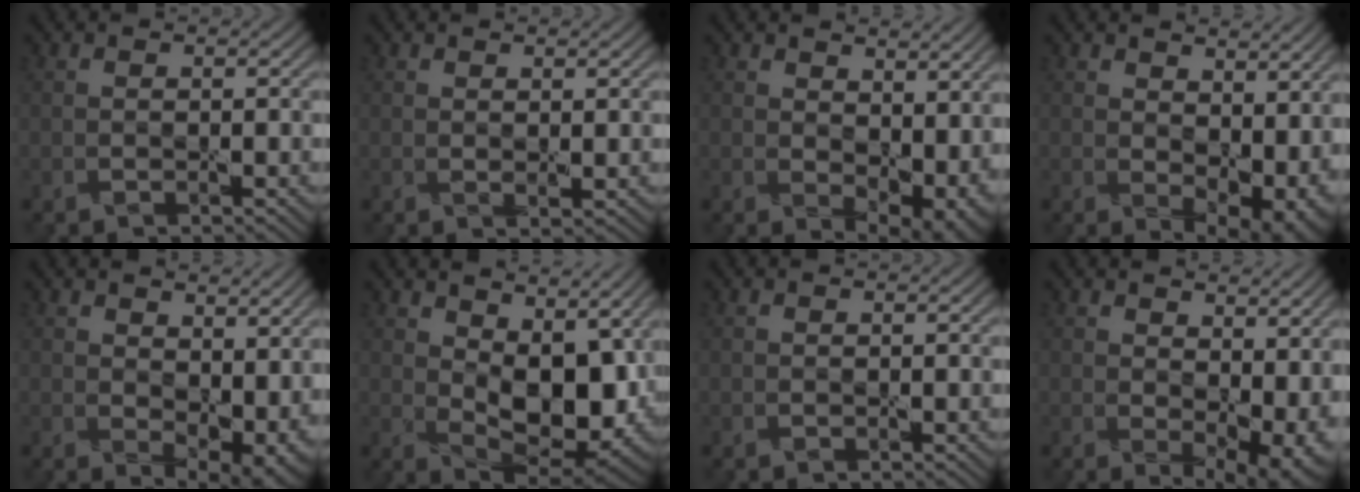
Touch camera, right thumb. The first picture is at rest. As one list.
[{"total": 1.0, "force": [0.7, 0.2, 0.7], "torque": [-0.016, -0.005, 0.015]}, {"total": 8.7, "force": [1.7, 5.4, 6.6], "torque": [-0.105, -0.027, 0.052]}, {"total": 9.7, "force": [1.7, 6.1, 7.4], "torque": [-0.114, -0.030, 0.056]}, {"total": 8.8, "force": [1.8, 5.4, 6.6], "torque": [-0.108, -0.029, 0.054]}, {"total": 12.8, "force": [3.3, 6.9, 10.2], "torque": [-0.174, -0.012, 0.069]}, {"total": 0.0}, {"total": 9.5, "force": [1.7, 5.8, 7.4], "torque": [-0.103, -0.025, 0.057]}]